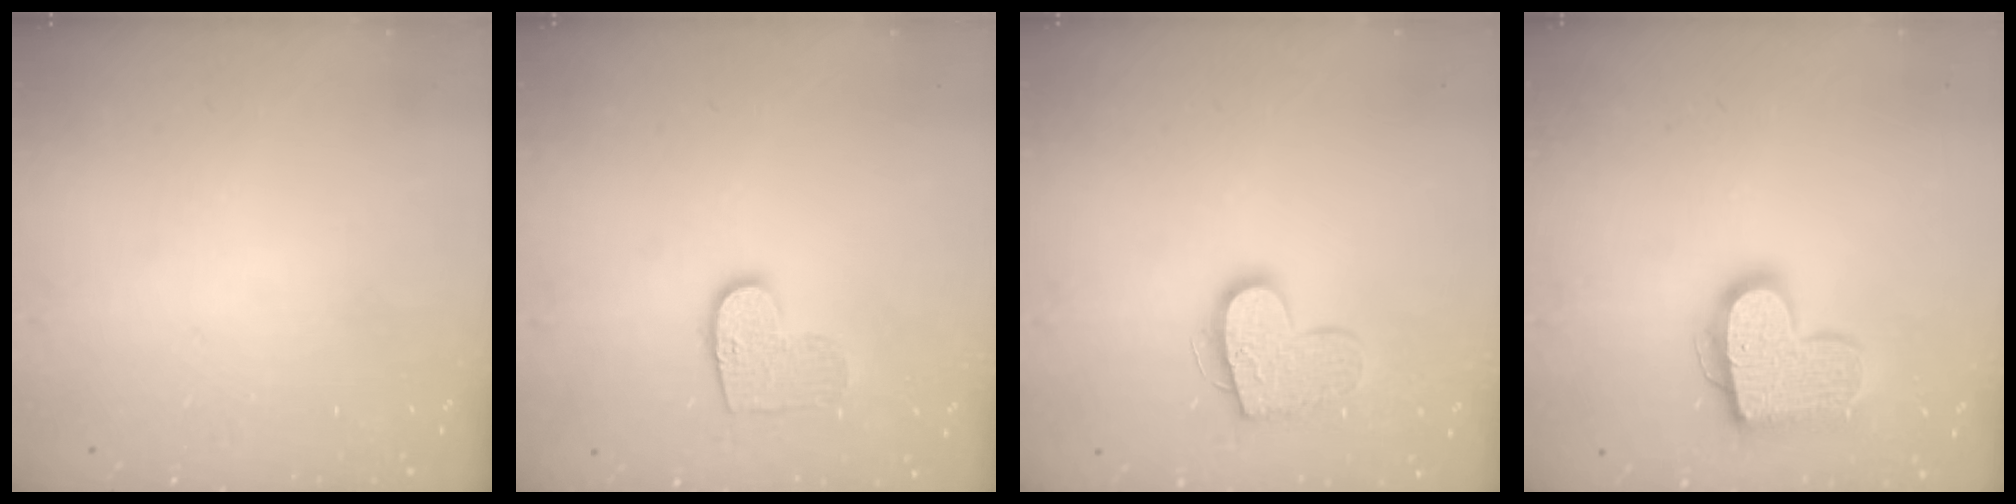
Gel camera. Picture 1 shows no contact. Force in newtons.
{"total": 9.3, "press": 9.3, "slide": 0.4}
{"total": 13.3, "press": 13.3, "slide": 0.9}
{"total": 15.8, "press": 15.8, "slide": 1.0}